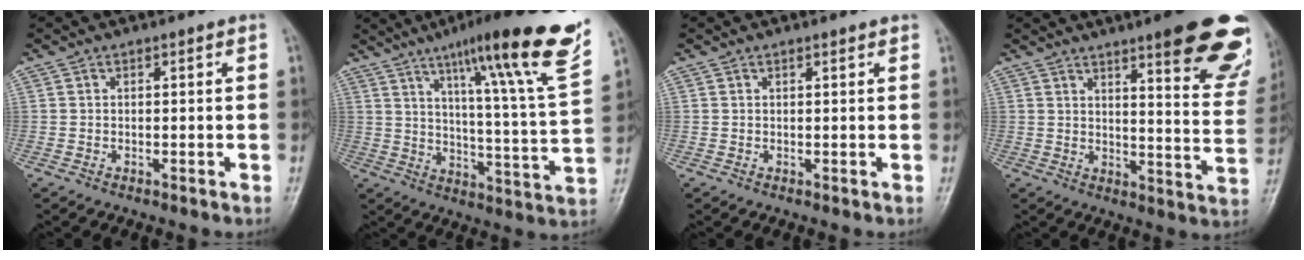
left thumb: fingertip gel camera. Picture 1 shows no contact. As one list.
[{"total": 22.6, "force": [14.1, 1.3, 17.6], "torque": [-0.234, -0.053, 0.203]}, {"total": 0.8, "force": [0.7, 0.1, 0.5], "torque": [-0.007, -0.001, 0.010]}, {"total": 20.2, "force": [12.4, 4.0, 15.5], "torque": [-0.161, -0.062, 0.154]}]